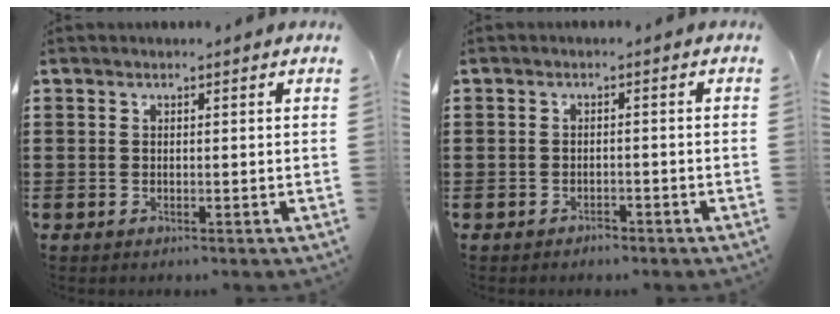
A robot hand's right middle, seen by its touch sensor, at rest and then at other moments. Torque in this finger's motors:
{"motor_torque": [2.14, 0.00, -0.01, 0.00]}